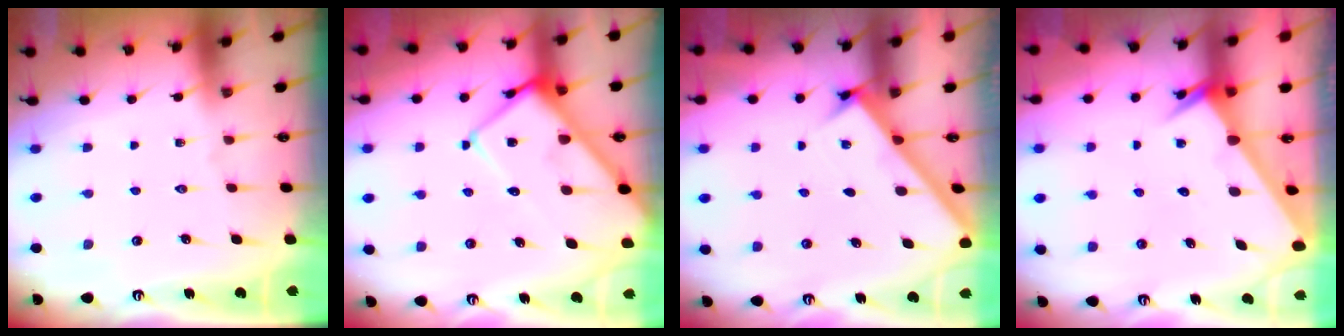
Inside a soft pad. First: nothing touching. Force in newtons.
{"total": 12.9, "press": 12.9, "slide": 1.2}
{"total": 2.8, "press": 2.8, "slide": 0.3}
{"total": 2.5, "press": 2.5, "slide": 0.1}